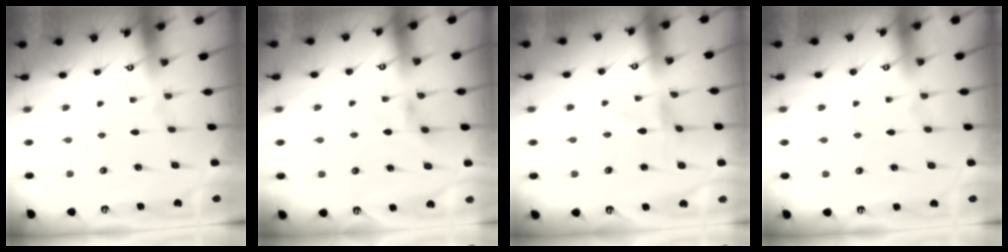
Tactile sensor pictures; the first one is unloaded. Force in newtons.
{"total": 2.7, "press": 2.7, "slide": 0.5}
{"total": 0.0}
{"total": 1.6, "press": 1.6, "slide": 0.2}